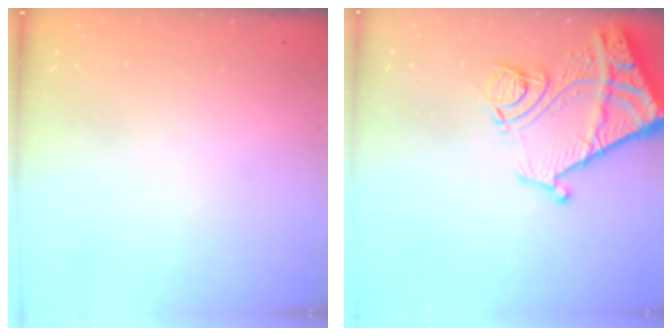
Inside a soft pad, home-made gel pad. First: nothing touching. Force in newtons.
{"total": 17.2, "press": 17.1, "slide": 2.0}